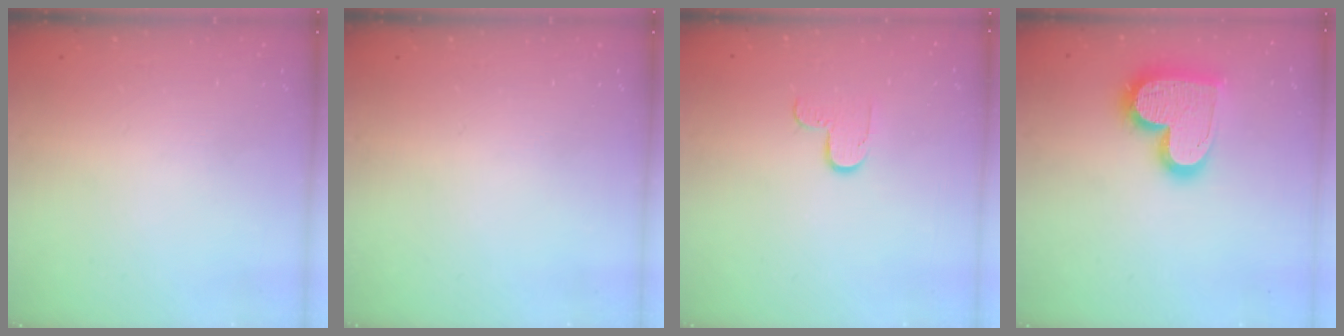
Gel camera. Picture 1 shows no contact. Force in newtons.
{"total": 0.0}
{"total": 5.2, "press": 5.2, "slide": 0.5}
{"total": 18.7, "press": 18.7, "slide": 1.6}